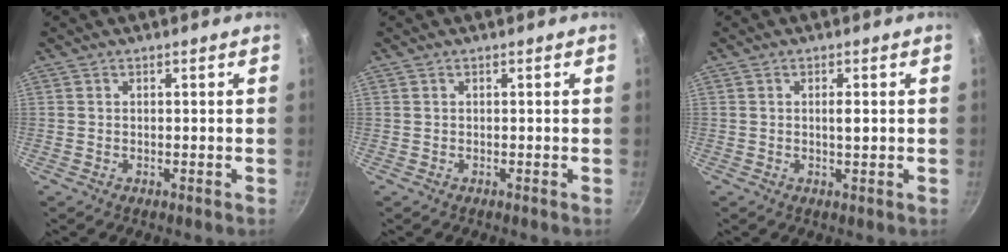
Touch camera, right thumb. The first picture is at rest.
{"total": 0.0}
{"total": 2.1, "force": [0.2, 0.5, 2.0], "torque": [-0.035, 0.000, 0.004]}